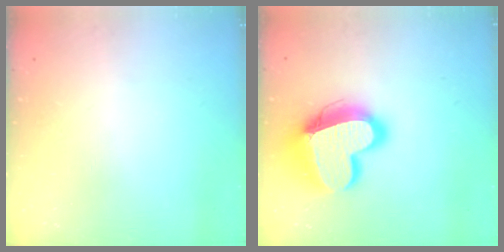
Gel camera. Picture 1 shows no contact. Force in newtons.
{"total": 19.4, "press": 19.3, "slide": 1.7}